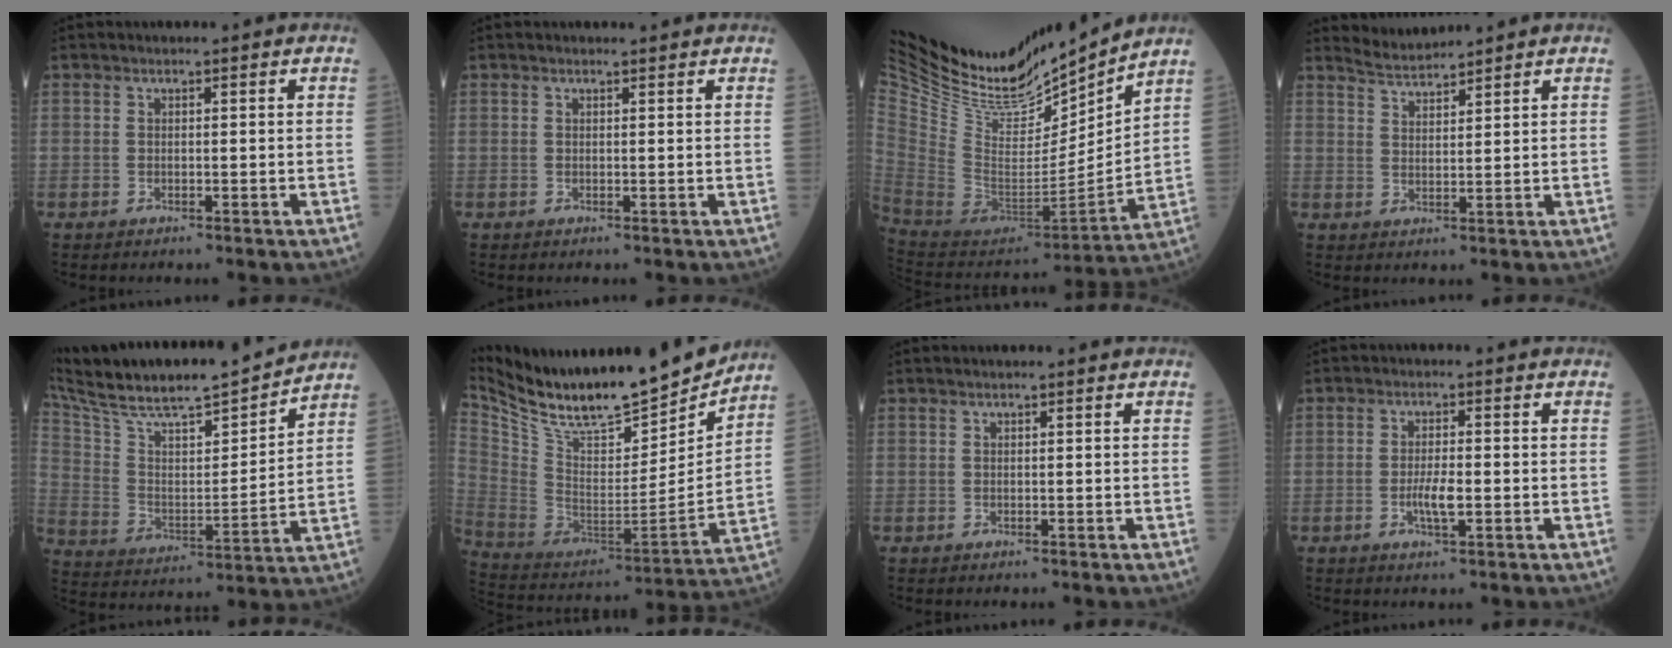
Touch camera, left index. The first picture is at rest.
{"total": 2.1, "force": [2.1, 0.2, 0.5], "torque": [-0.007, 0.013, 0.023]}
{"total": 25.6, "force": [22.9, 5.8, 9.7], "torque": [-0.196, -0.043, 0.392]}
{"total": 3.2, "force": [3.1, -0.5, -0.6], "torque": [0.003, 0.000, 0.067]}
{"total": 22.9, "force": [20.3, 2.4, 10.5], "torque": [-0.194, 0.014, 0.328]}
{"total": 24.2, "force": [21.5, 4.3, 10.2], "torque": [-0.190, -0.038, 0.346]}
{"total": 0.0}
{"total": 3.2, "force": [-1.1, 0.6, 3.0], "torque": [-0.060, -0.005, -0.020]}